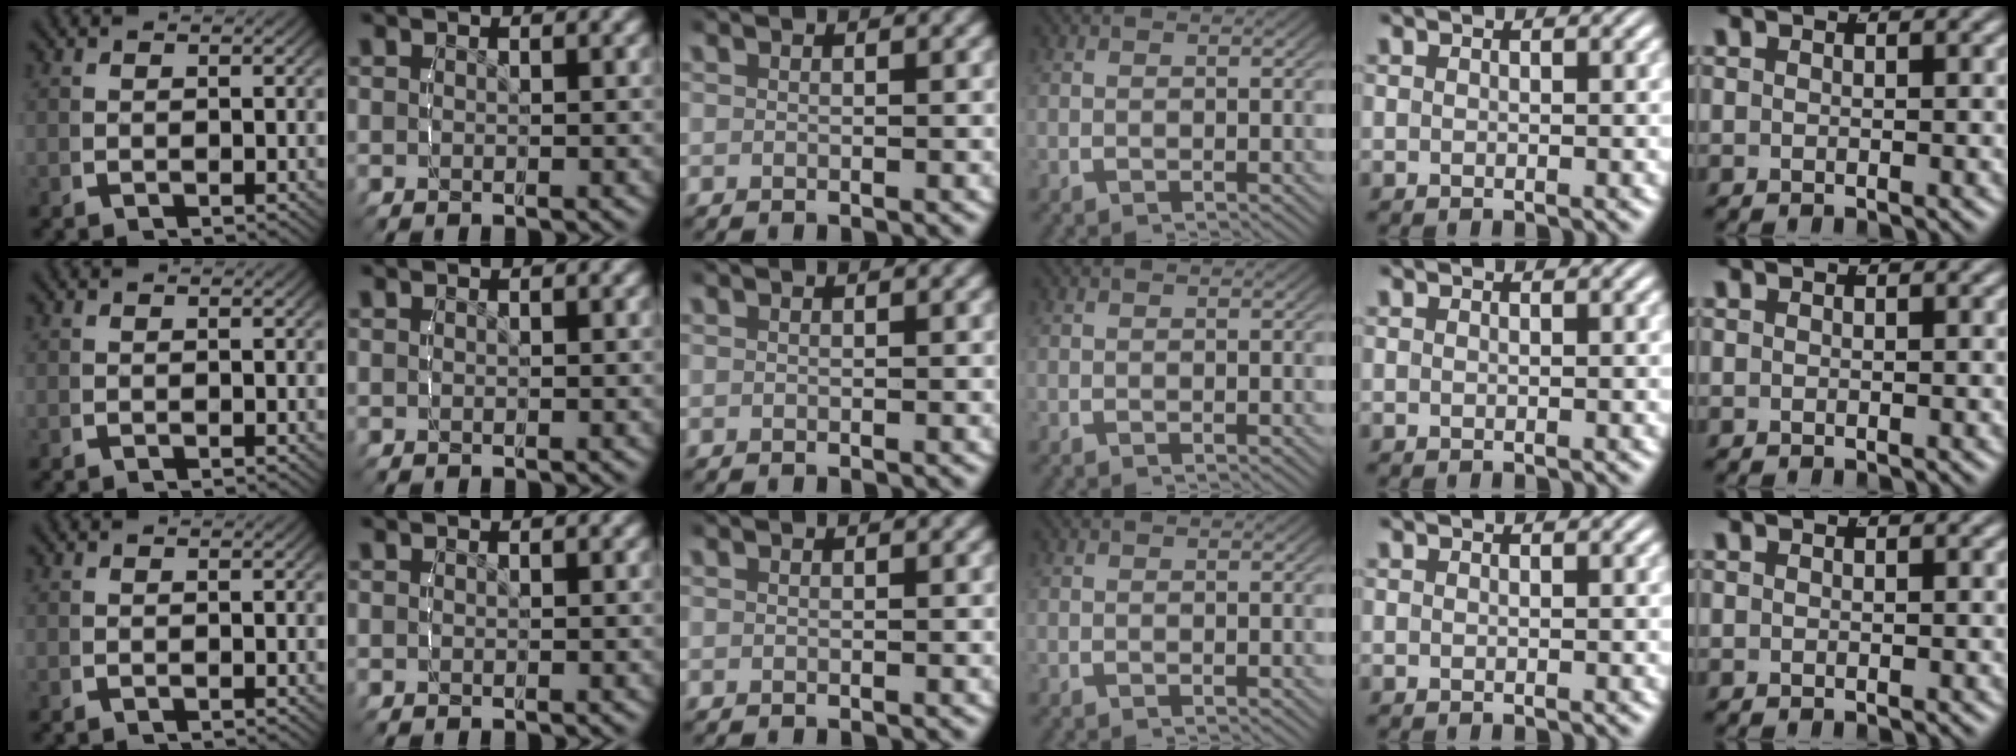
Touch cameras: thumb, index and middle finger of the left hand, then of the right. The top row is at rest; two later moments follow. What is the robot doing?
{"motion": "lift_and_place", "object": "cubes"}